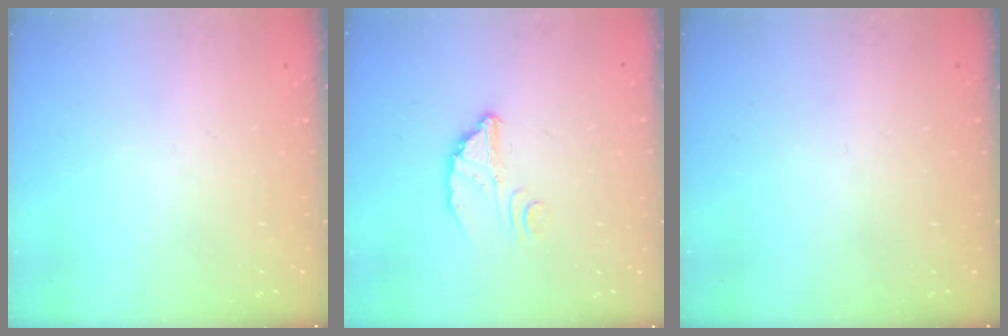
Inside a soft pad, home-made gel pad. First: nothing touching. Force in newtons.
{"total": 3.7, "press": 3.7, "slide": 0.2}
{"total": 0.0}